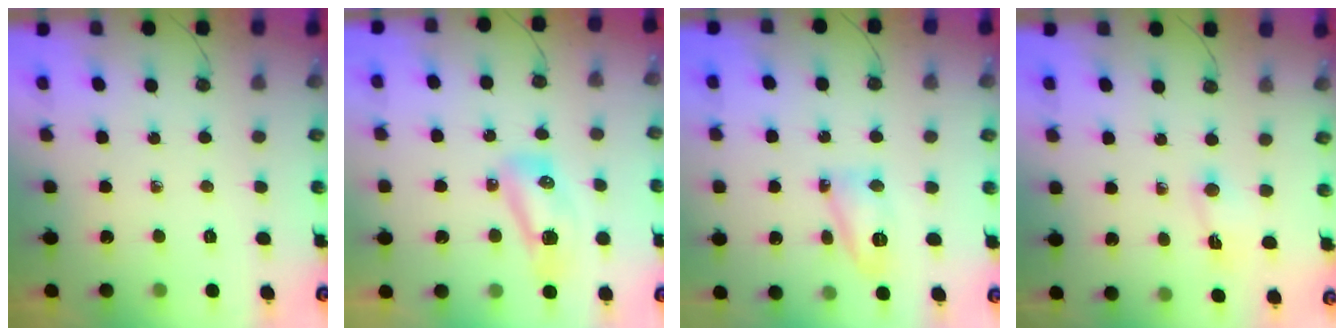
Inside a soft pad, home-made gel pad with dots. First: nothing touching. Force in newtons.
{"total": 17.9, "press": 10.9, "slide": 14.2}
{"total": 8.7, "press": 8.5, "slide": 2.0}
{"total": 2.2, "press": 2.1, "slide": 0.3}